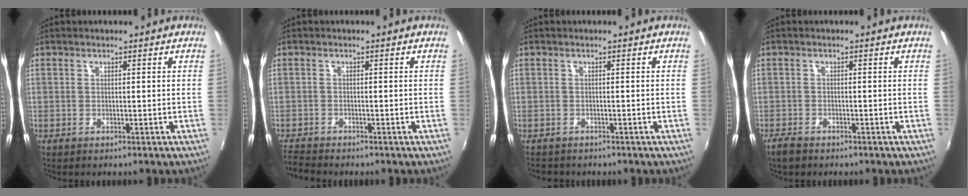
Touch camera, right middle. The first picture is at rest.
{"total": 2.9, "force": [-2.9, 0.1, 0.4], "torque": [-0.021, -0.016, -0.063]}
{"total": 1.9, "force": [-1.6, 0.9, 0.3], "torque": [-0.012, -0.007, -0.024]}
{"total": 2.6, "force": [-2.2, 1.0, 1.1], "torque": [-0.031, -0.007, -0.045]}